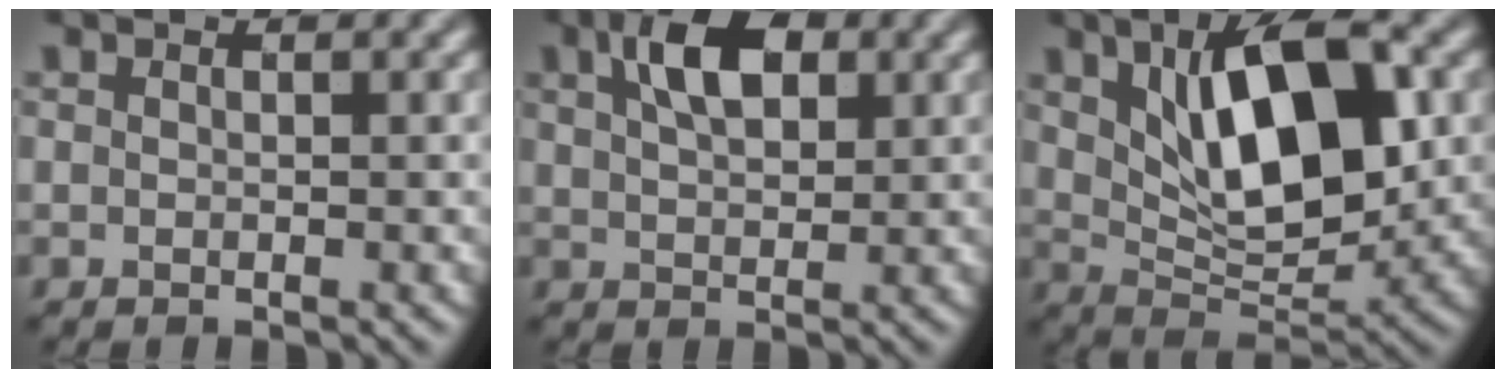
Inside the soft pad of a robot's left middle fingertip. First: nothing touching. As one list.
[{"total": 4.9, "force": [1.9, 2.6, 3.7], "torque": [-0.075, 0.008, 0.035]}, {"total": 9.9, "force": [2.6, 4.6, 8.4], "torque": [-0.148, 0.000, 0.045]}]